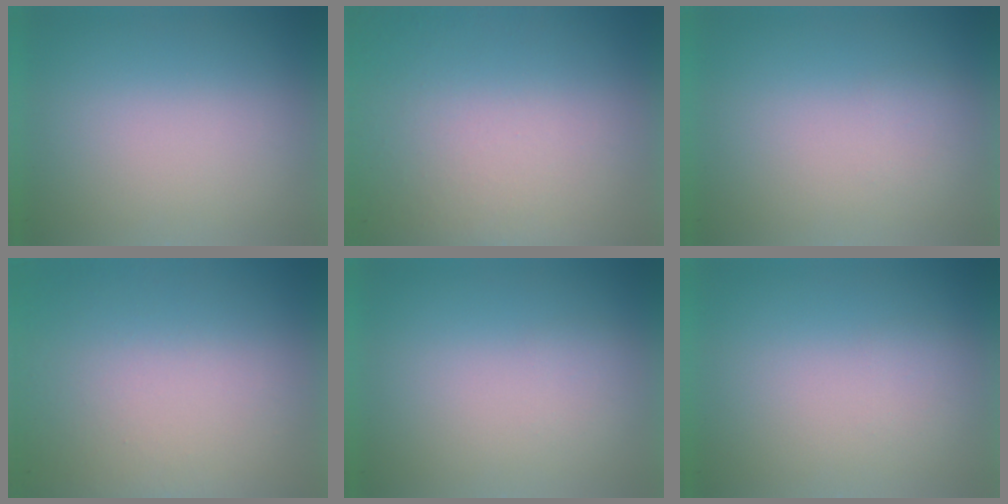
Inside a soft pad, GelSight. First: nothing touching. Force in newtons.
{"total": 9.2}
{"total": 1.1}
{"total": 8.1}
{"total": 1.1}
{"total": 1.1}